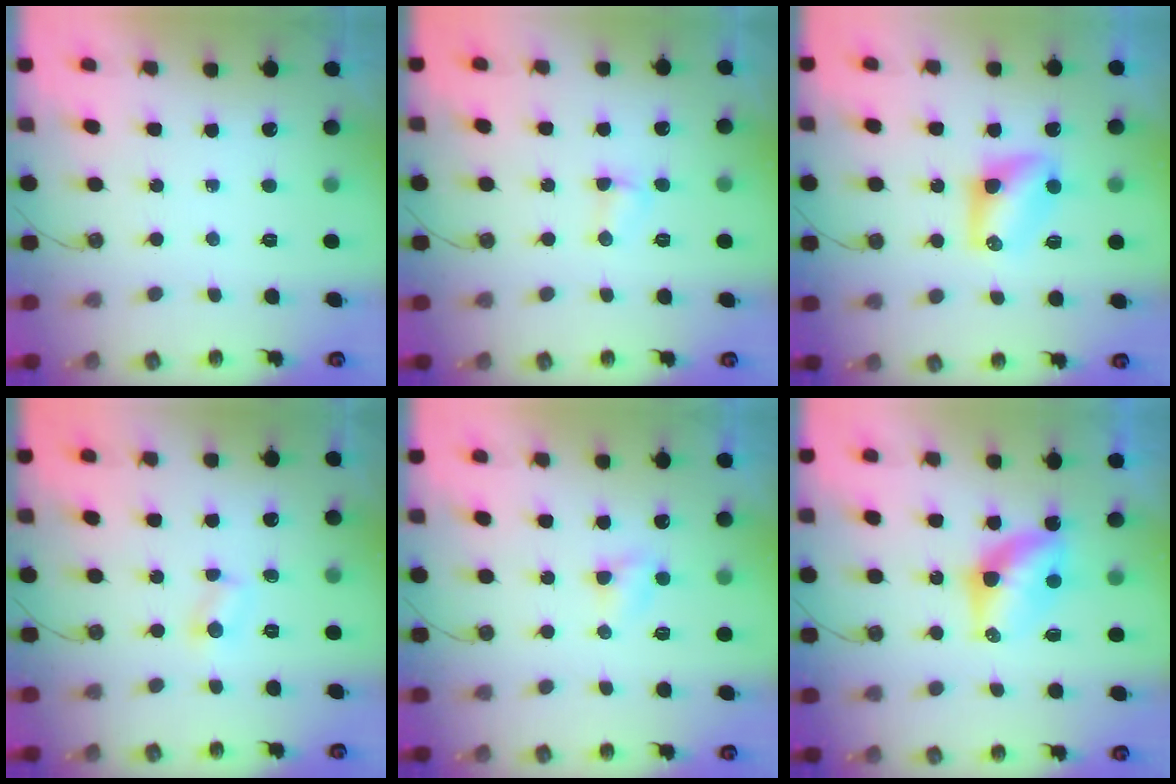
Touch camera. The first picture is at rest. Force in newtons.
{"total": 3.7, "press": 3.7, "slide": 0.6}
{"total": 7.1, "press": 7.0, "slide": 1.0}
{"total": 2.5, "press": 2.5, "slide": 0.3}
{"total": 2.9, "press": 2.8, "slide": 0.2}
{"total": 7.6, "press": 7.6, "slide": 0.7}